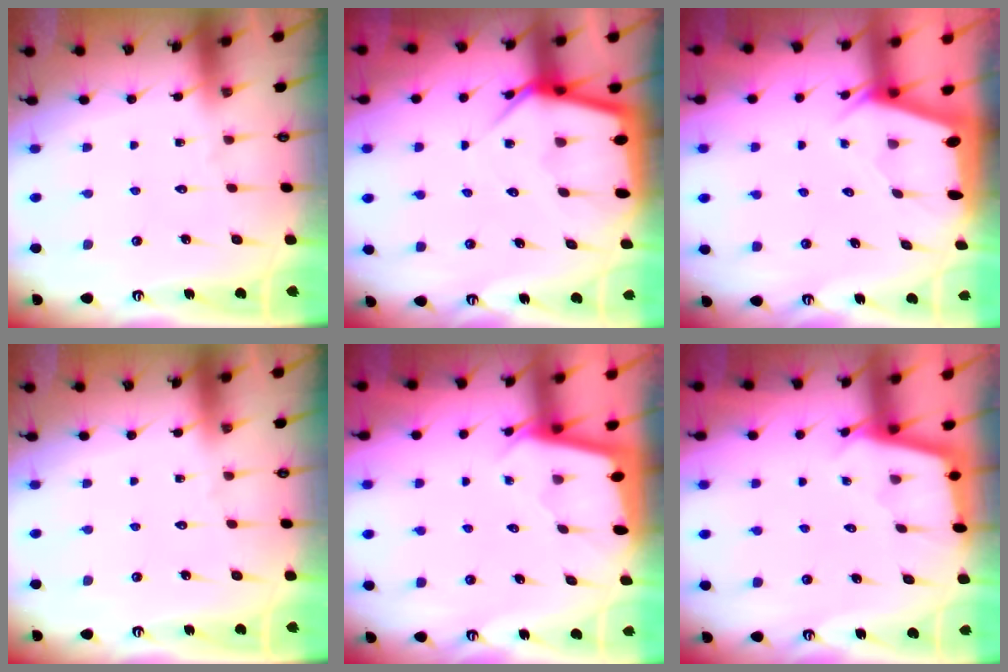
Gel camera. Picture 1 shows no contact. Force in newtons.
{"total": 7.3, "press": 7.2, "slide": 0.7}
{"total": 1.9, "press": 1.9, "slide": 0.3}
{"total": 0.0}
{"total": 1.8, "press": 1.8, "slide": 0.1}
{"total": 2.3, "press": 2.3, "slide": 0.2}